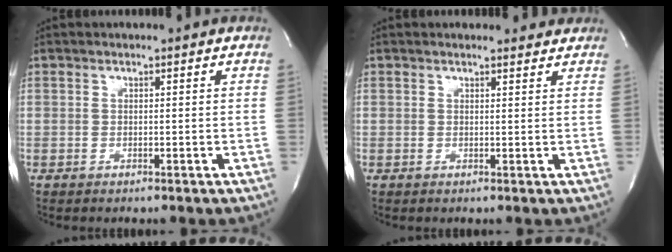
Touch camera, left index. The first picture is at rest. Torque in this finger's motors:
{"motor_torque": [0.24, -0.19, -0.03, -0.02]}